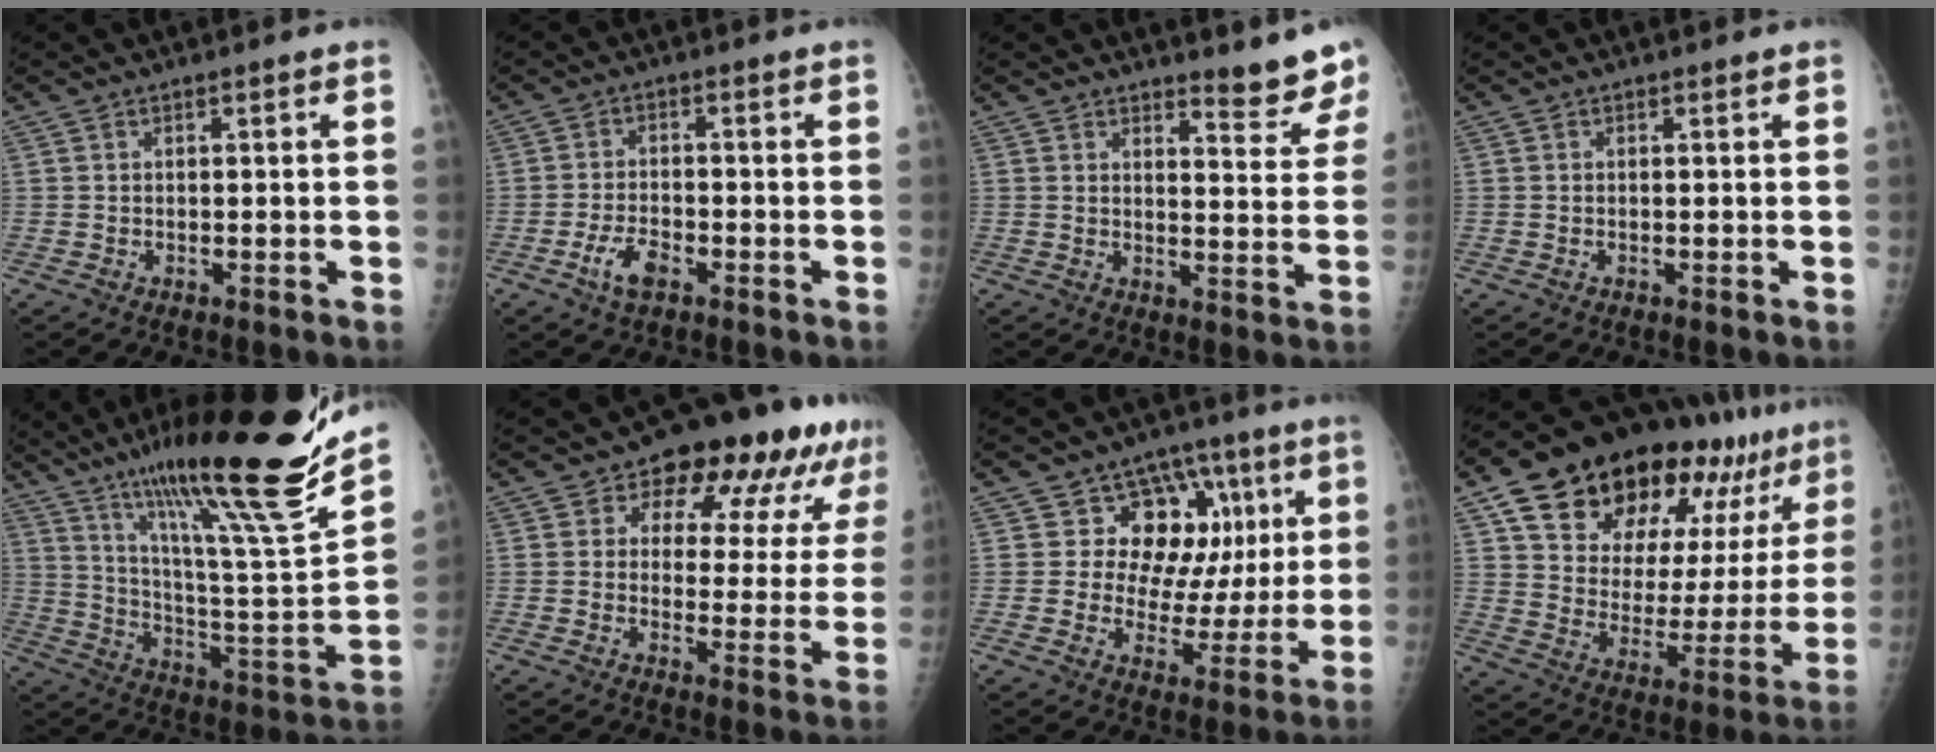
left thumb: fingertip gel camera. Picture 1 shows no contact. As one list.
[{"total": 4.9, "force": [-2.5, 2.4, 3.4], "torque": [-0.066, 0.012, -0.046]}, {"total": 6.2, "force": [5.7, 1.3, 2.2], "torque": [-0.007, -0.052, 0.067]}, {"total": 0.0}, {"total": 28.5, "force": [20.6, 2.2, 19.6], "torque": [-0.290, -0.098, 0.334]}, {"total": 16.8, "force": [10.2, 9.2, 9.6], "torque": [-0.076, -0.026, 0.124]}, {"total": 14.0, "force": [4.4, 10.6, 7.9], "torque": [-0.043, -0.001, 0.066]}, {"total": 27.9, "force": [17.6, 13.8, 16.7], "torque": [-0.219, -0.035, 0.271]}]